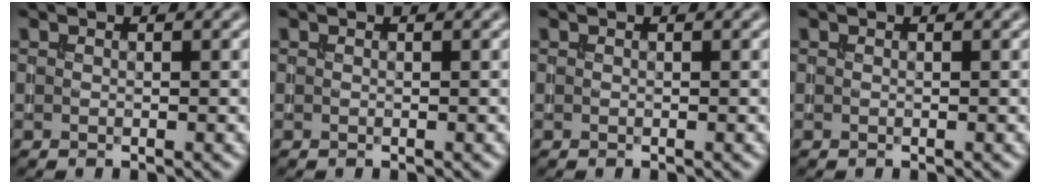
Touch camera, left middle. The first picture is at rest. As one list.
[{"total": 0.0}, {"total": 0.0}, {"total": 0.0}]